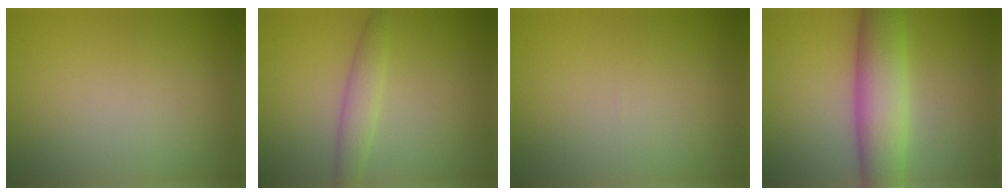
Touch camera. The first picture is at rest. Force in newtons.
{"total": 2.3, "press": 2.3, "slide": 0.1}
{"total": 0.0}
{"total": 6.9, "press": 6.9, "slide": 0.0}